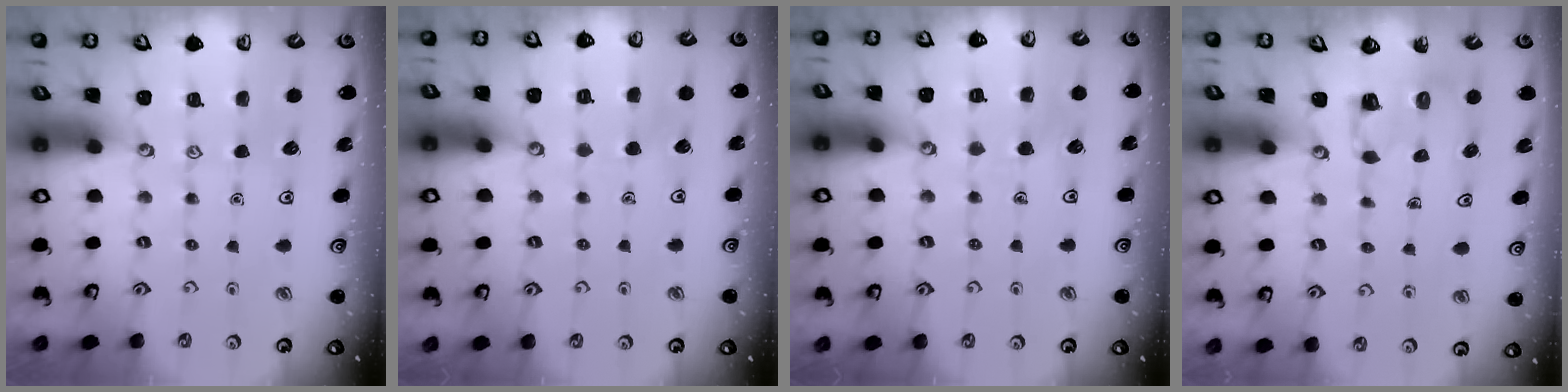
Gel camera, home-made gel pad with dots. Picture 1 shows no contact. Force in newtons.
{"total": 2.4, "press": 2.4, "slide": 0.2}
{"total": 4.4, "press": 4.4, "slide": 0.3}
{"total": 3.1, "press": 3.0, "slide": 0.3}